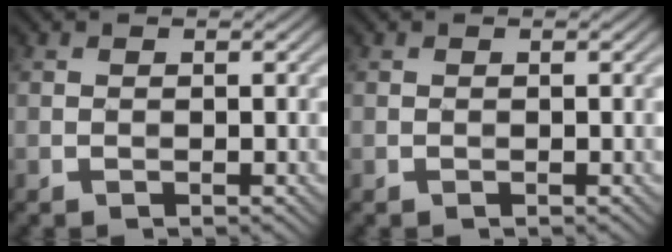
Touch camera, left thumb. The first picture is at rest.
{"total": 0.0}